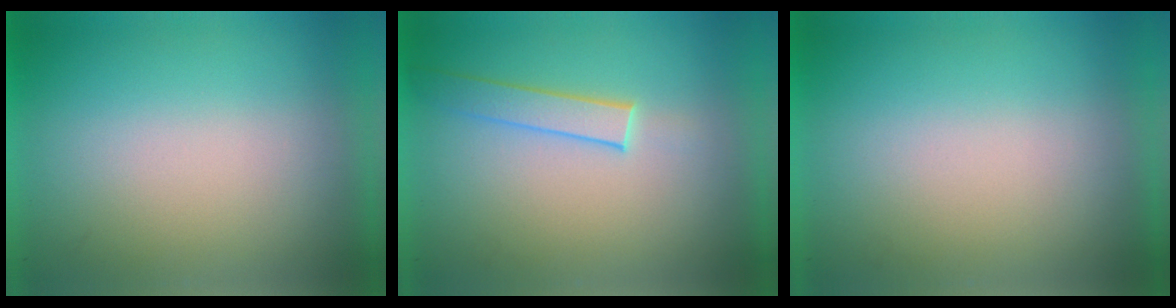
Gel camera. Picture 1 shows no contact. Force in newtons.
{"total": 1.9}
{"total": 0.0}